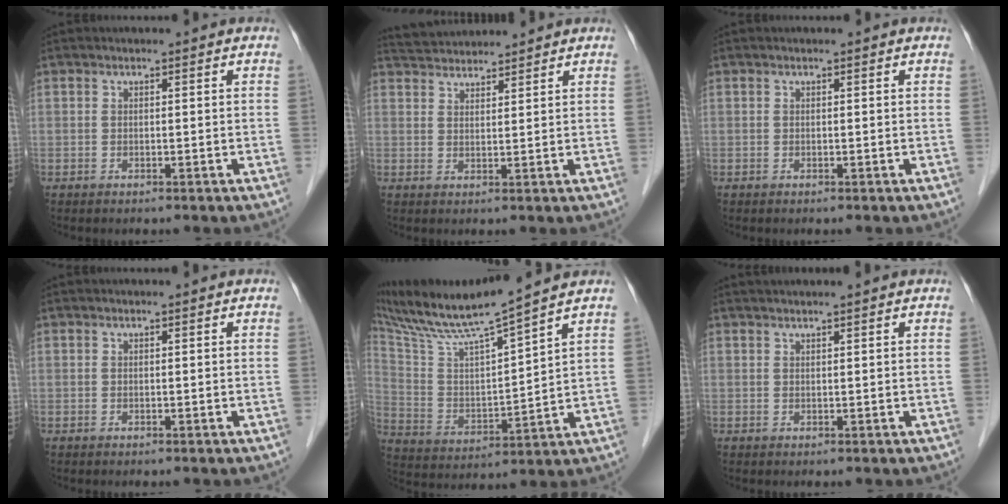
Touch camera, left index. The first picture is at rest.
{"total": 5.4, "force": [5.3, 0.5, 0.8], "torque": [-0.020, 0.034, 0.092]}
{"total": 0.0}
{"total": 0.0}
{"total": 15.4, "force": [13.4, -1.3, 7.5], "torque": [-0.147, -0.001, 0.244]}
{"total": 2.5, "force": [2.1, -0.4, 1.3], "torque": [-0.013, 0.021, 0.038]}